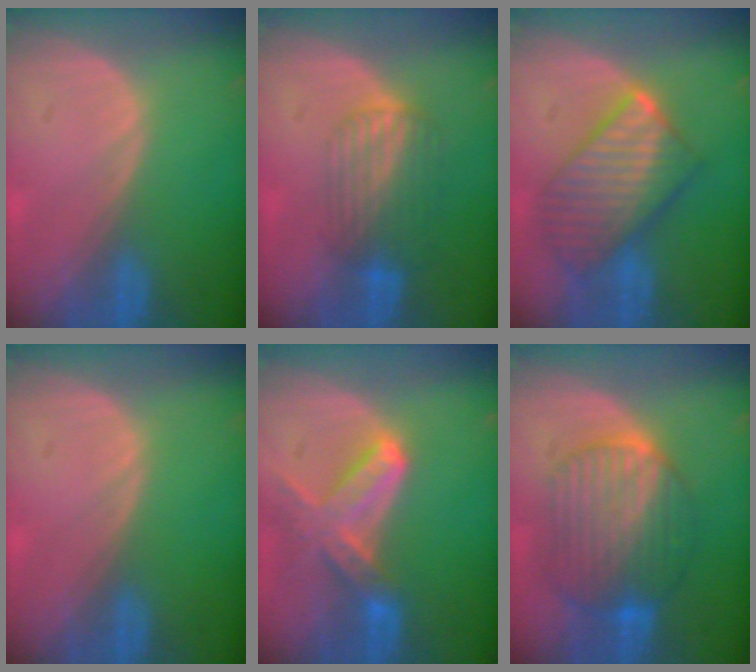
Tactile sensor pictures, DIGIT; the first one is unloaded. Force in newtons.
{"total": 7.0, "press": 5.8, "slide": 3.8}
{"total": 9.8, "press": 9.8, "slide": 0.9}
{"total": 0.0}
{"total": 7.4, "press": 6.7, "slide": 3.2}
{"total": 10.1, "press": 10.0, "slide": 0.9}